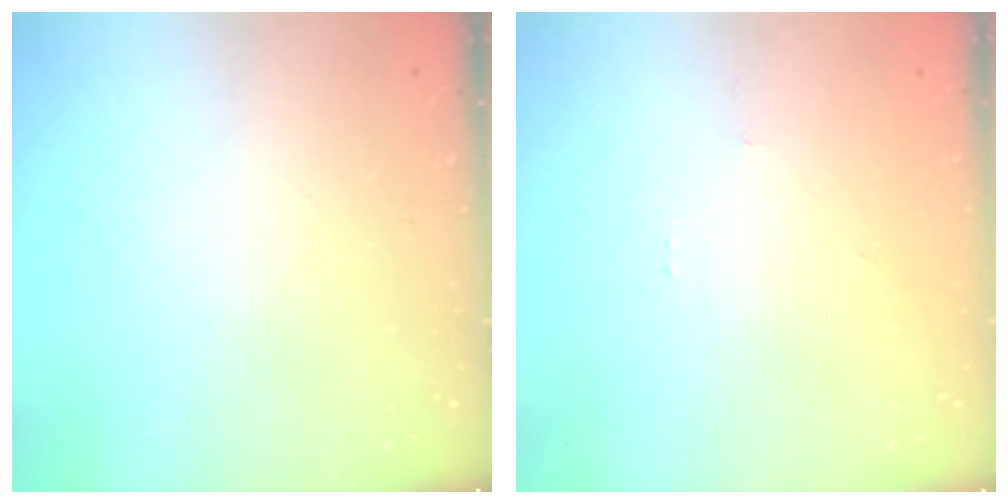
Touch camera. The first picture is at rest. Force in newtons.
{"total": 0.0}